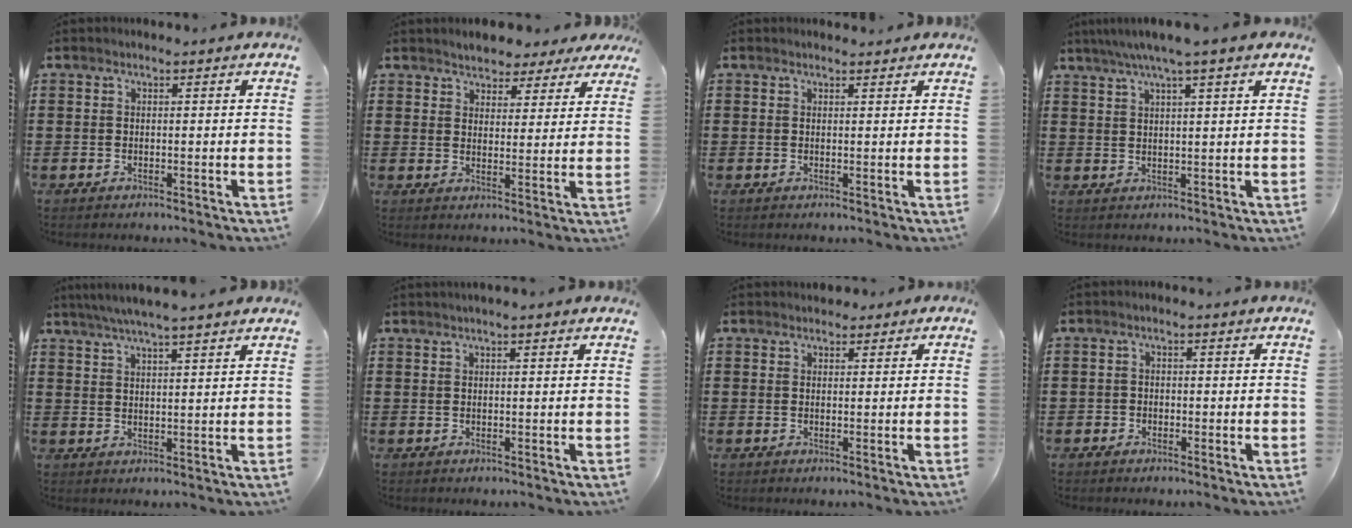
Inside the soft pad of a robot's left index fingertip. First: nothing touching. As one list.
[{"total": 3.6, "force": [3.3, 1.5, -0.1], "torque": [-0.018, -0.003, 0.060]}, {"total": 0.8, "force": [0.7, 0.2, 0.1], "torque": [-0.005, 0.000, 0.015]}, {"total": 3.8, "force": [2.8, -0.5, 2.6], "torque": [-0.057, -0.003, 0.047]}, {"total": 4.3, "force": [3.9, -0.2, 1.9], "torque": [-0.048, -0.011, 0.068]}, {"total": 0.9, "force": [0.7, -0.1, 0.6], "torque": [-0.012, 0.000, 0.013]}, {"total": 2.5, "force": [2.3, 1.0, 0.3], "torque": [-0.003, 0.000, 0.042]}, {"total": 1.1, "force": [-0.7, 0.9, -0.1], "torque": [-0.003, 0.002, -0.016]}]